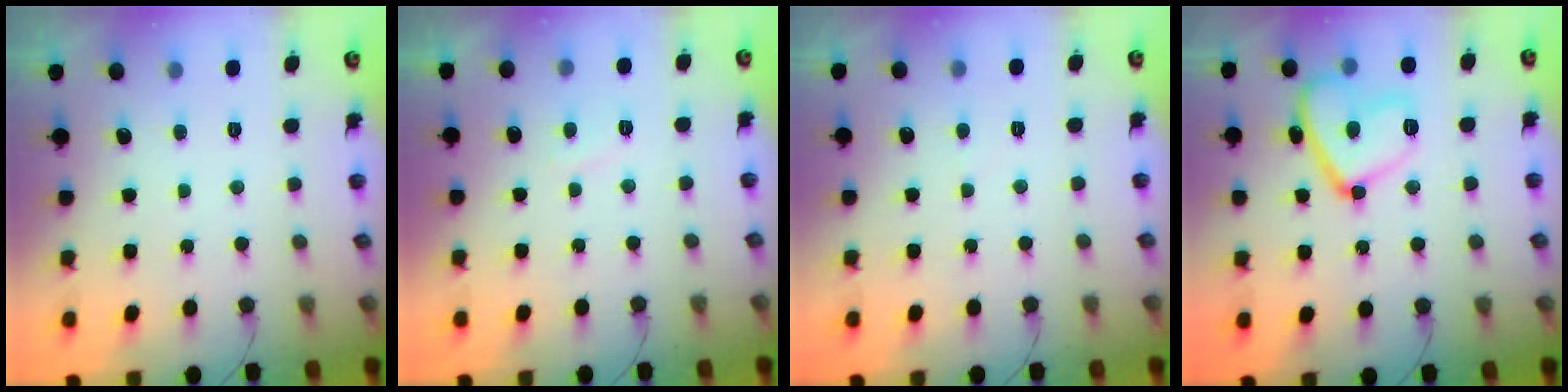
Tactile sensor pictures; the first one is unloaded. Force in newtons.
{"total": 1.8, "press": 1.7, "slide": 0.6}
{"total": 2.8, "press": 2.8, "slide": 0.3}
{"total": 14.7, "press": 14.6, "slide": 1.2}